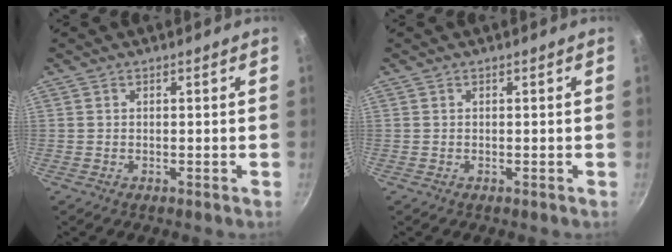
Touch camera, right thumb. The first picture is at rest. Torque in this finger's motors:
{"motor_torque": [0.00, 0.00, 0.00, 0.00, 0.00]}